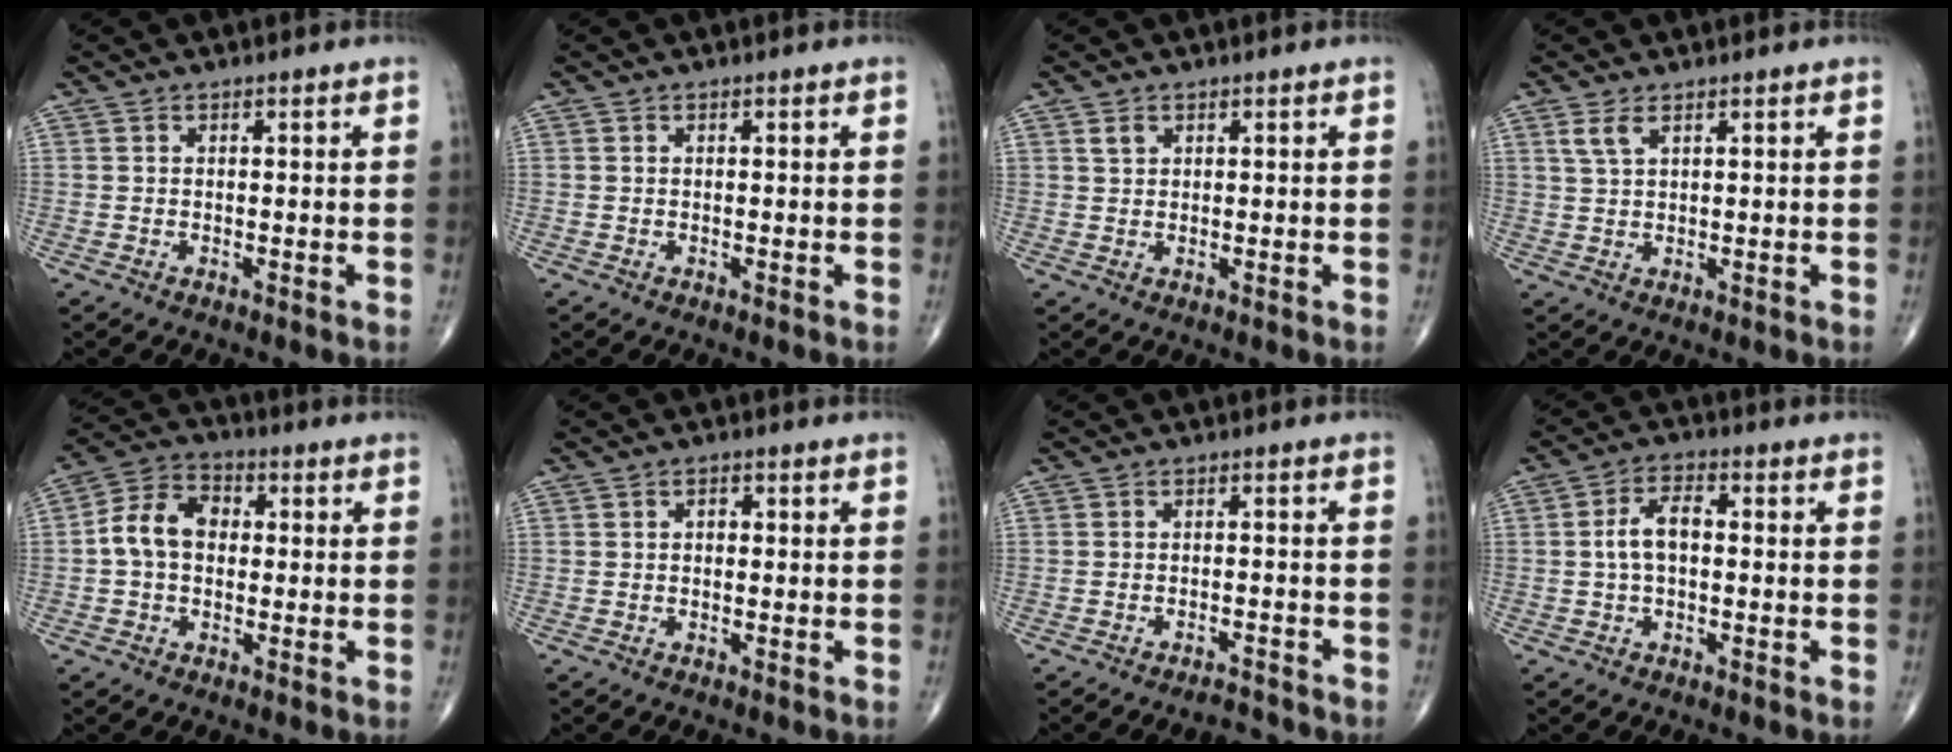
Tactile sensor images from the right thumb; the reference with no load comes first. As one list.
[{"total": 0.0}, {"total": 1.8, "force": [1.0, 1.3, 0.9], "torque": [-0.010, -0.002, 0.019]}, {"total": 2.9, "force": [1.7, 1.2, 2.1], "torque": [-0.045, 0.001, 0.041]}, {"total": 8.8, "force": [0.0, 6.4, 5.9], "torque": [-0.099, 0.030, -0.012]}, {"total": 1.4, "force": [0.0, 1.0, 1.0], "torque": [-0.010, 0.007, -0.003]}, {"total": 2.8, "force": [-2.7, 0.8, 0.5], "torque": [-0.016, 0.015, -0.039]}, {"total": 5.7, "force": [-0.1, 3.1, 4.8], "torque": [-0.095, 0.021, -0.008]}]